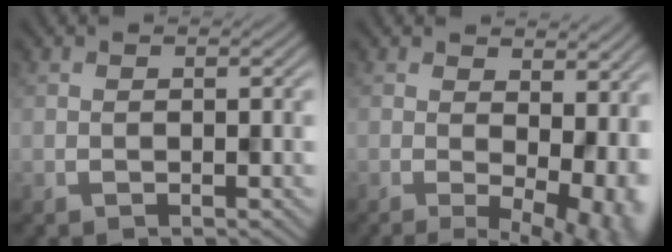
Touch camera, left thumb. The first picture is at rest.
{"total": 8.1, "force": [0.4, 3.5, 7.3], "torque": [-0.086, -0.009, 0.033]}